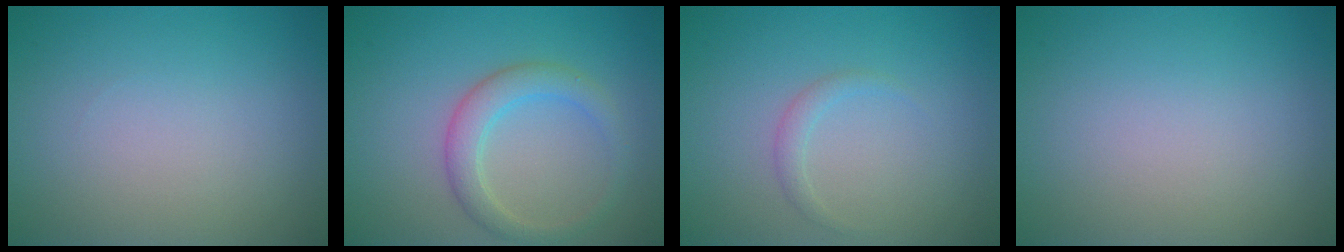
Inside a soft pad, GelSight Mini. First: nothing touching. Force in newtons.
{"total": 3.0, "press": 3.0, "slide": 0.1}
{"total": 1.1, "press": 1.1, "slide": 0.0}
{"total": 0.0}